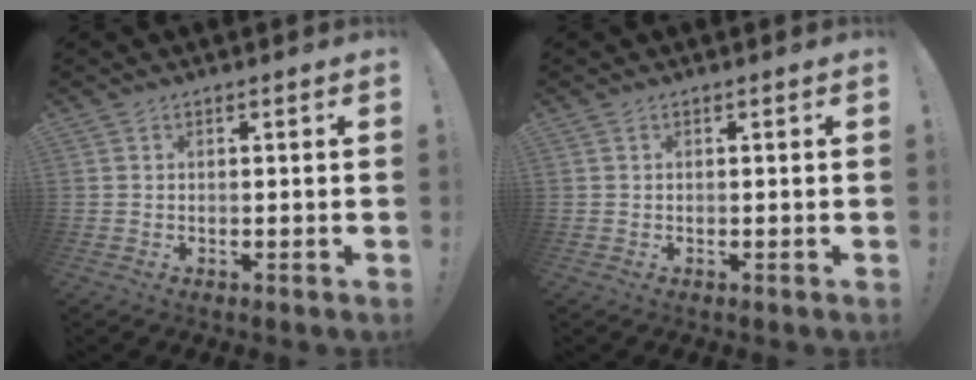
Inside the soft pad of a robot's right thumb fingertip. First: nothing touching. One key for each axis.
{"total": 0.0}